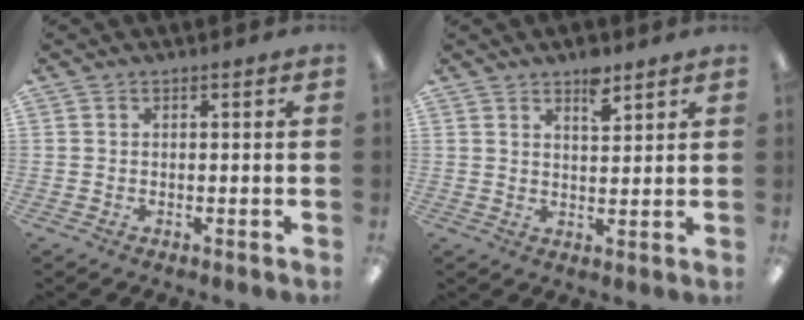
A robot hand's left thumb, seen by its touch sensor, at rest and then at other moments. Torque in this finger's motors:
{"motor_torque": [0.82, 0.30, 0.89, -0.49, 0.03]}